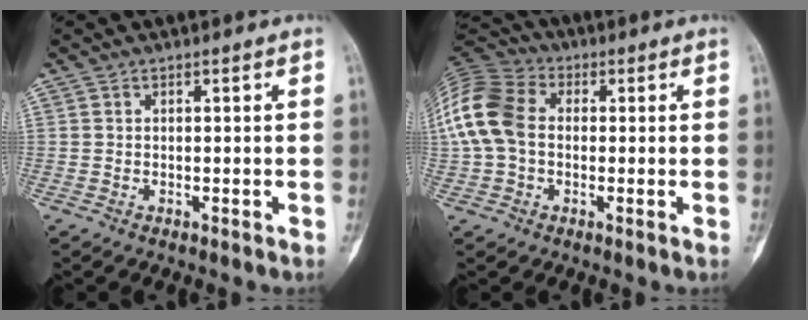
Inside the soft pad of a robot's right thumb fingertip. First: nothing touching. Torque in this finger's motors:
{"motor_torque": [-0.36, 0.83, 0.71, 0.57, 0.17]}